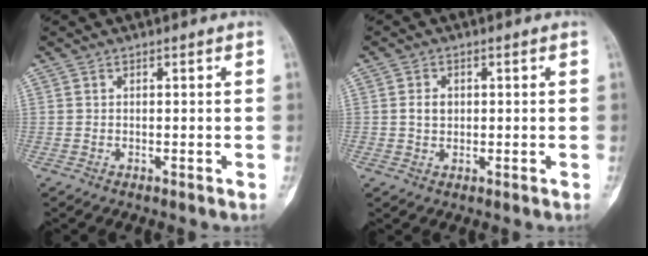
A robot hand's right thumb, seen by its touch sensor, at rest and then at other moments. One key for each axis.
{"total": 2.6, "fx": 0.3, "fy": 2.1, "fz": 1.6, "tx": -0.013, "ty": 0.005, "tz": 0.007}